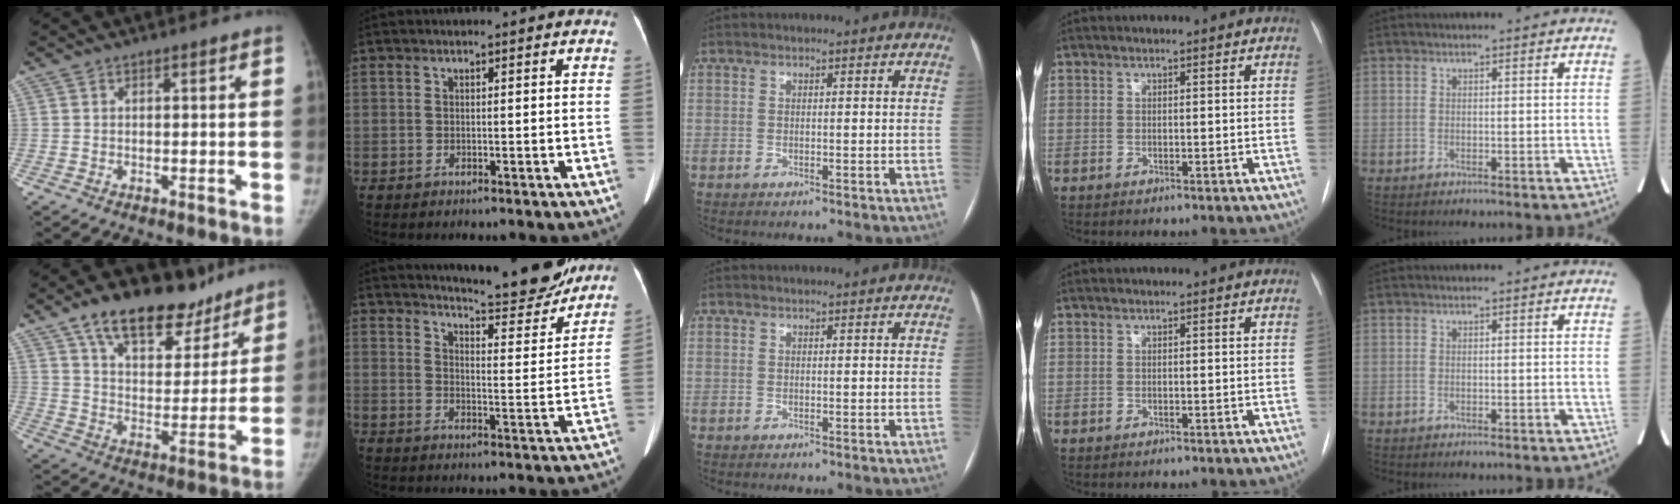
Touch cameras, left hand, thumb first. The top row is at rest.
{"thumb": {"total": 19.6, "force": [13.7, 9.9, 9.9], "torque": [-0.107, -0.047, 0.219]}, "index": {"total": 14.7, "force": [13.6, 1.3, 5.5], "torque": [-0.081, -0.030, 0.179]}}